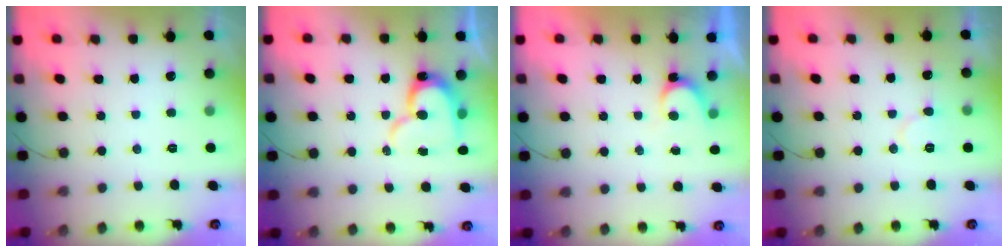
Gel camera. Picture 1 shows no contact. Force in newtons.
{"total": 13.7, "press": 13.6, "slide": 1.2}
{"total": 4.7, "press": 4.6, "slide": 0.4}
{"total": 7.2, "press": 7.1, "slide": 0.7}